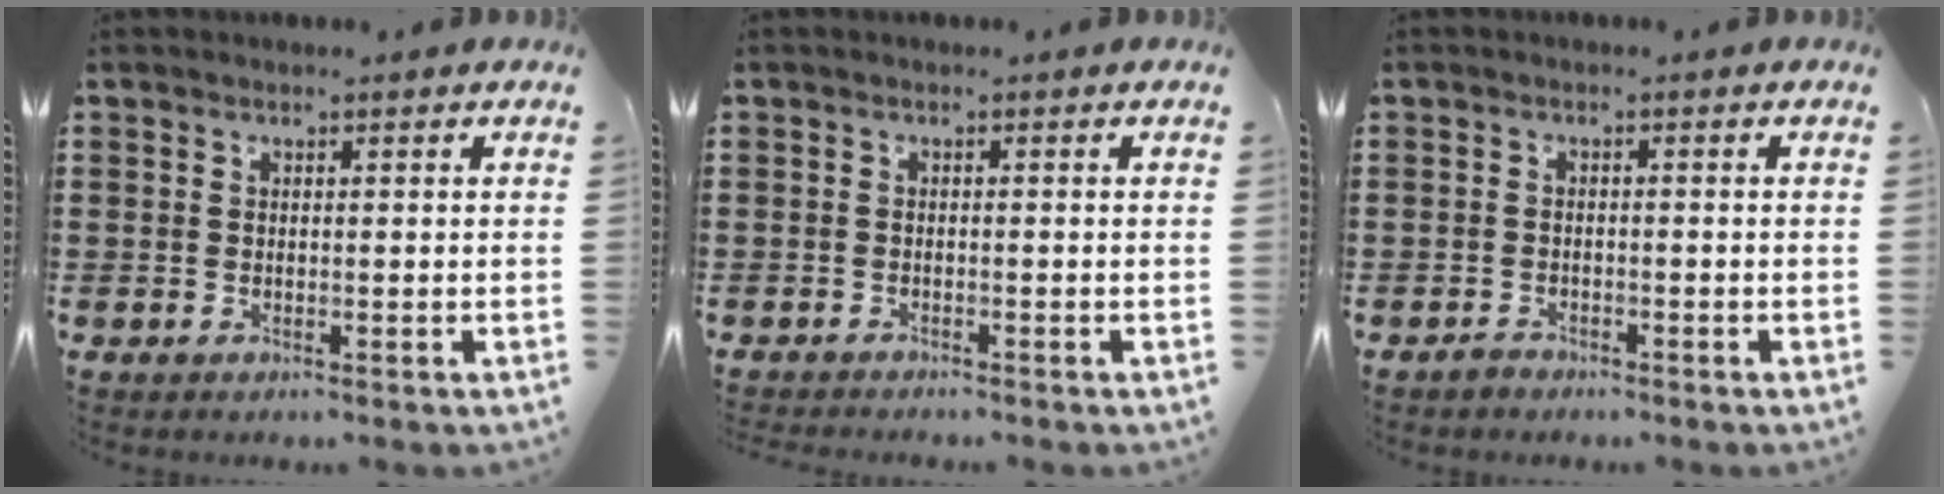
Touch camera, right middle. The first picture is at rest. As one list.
[{"total": 0.7, "force": [-0.7, 0.0, 0.0], "torque": [-0.002, -0.002, -0.015]}, {"total": 1.1, "force": [-1.0, 0.4, 0.2], "torque": [-0.006, 0.001, -0.022]}]